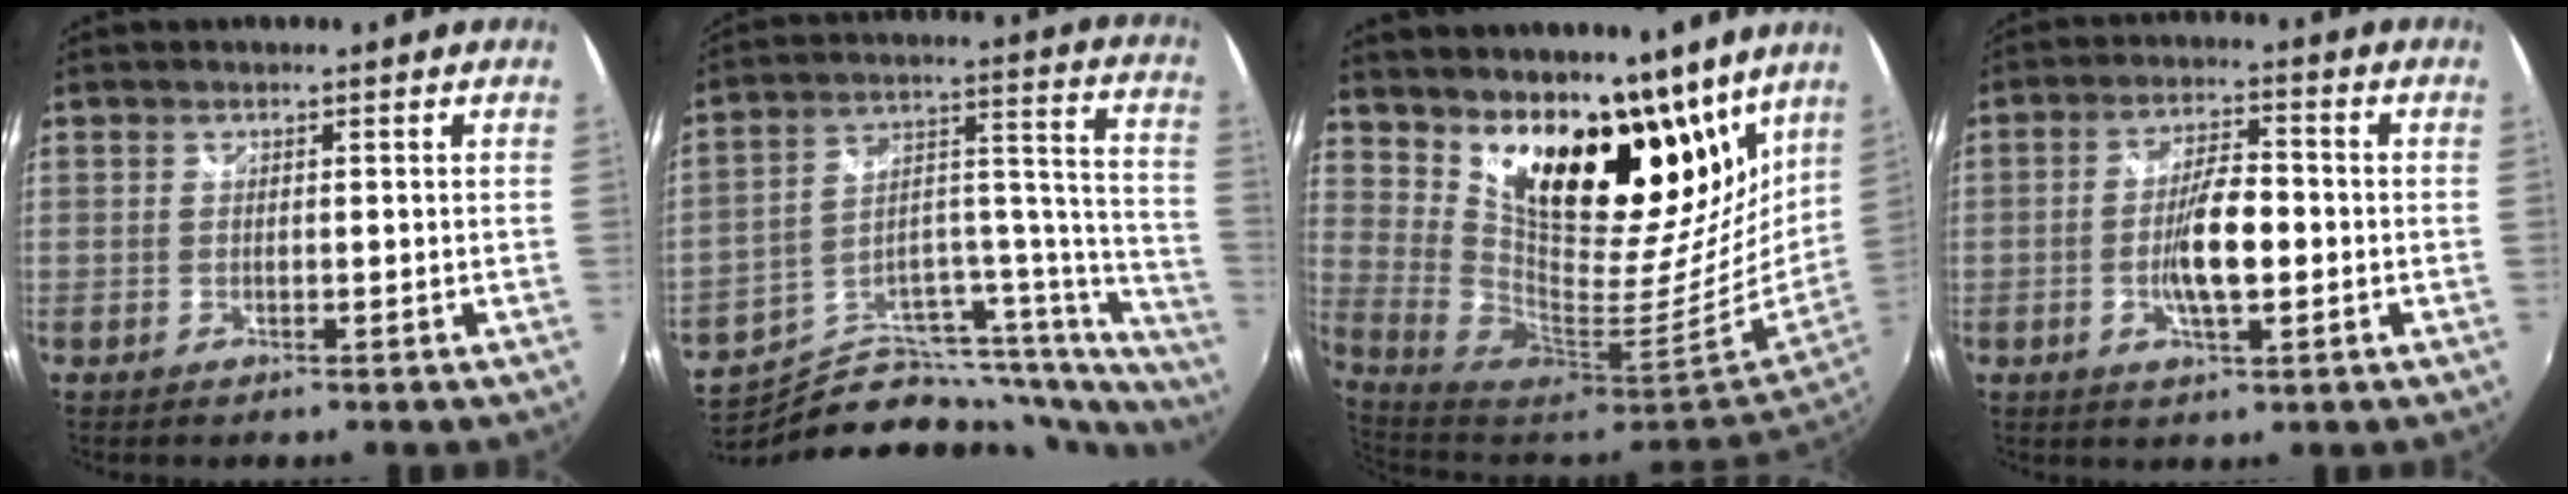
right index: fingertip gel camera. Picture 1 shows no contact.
{"total": 23.9, "force": [-17.4, 9.3, 13.6], "torque": [-0.143, 0.039, -0.268]}
{"total": 24.7, "force": [17.1, 11.3, 13.7], "torque": [-0.232, -0.023, 0.296]}
{"total": 7.9, "force": [-1.5, 2.5, 7.4], "torque": [-0.139, 0.006, -0.023]}